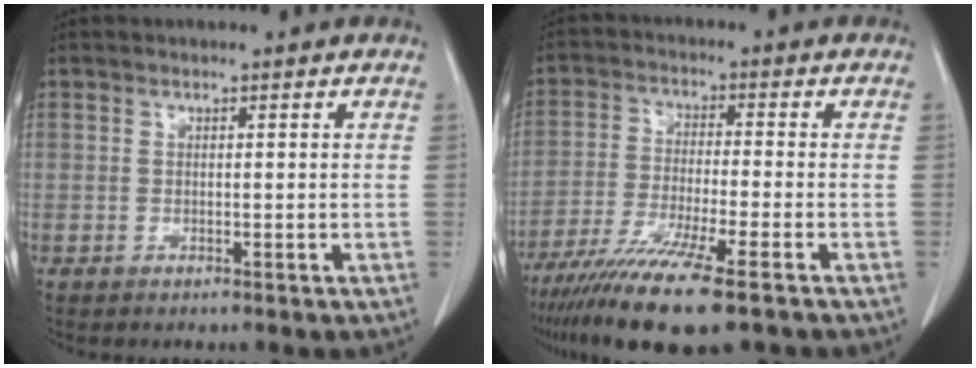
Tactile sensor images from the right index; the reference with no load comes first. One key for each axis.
{"total": 12.8, "fx": -8.9, "fy": 0.5, "fz": 9.2, "tx": -0.171, "ty": -0.035, "tz": -0.151}